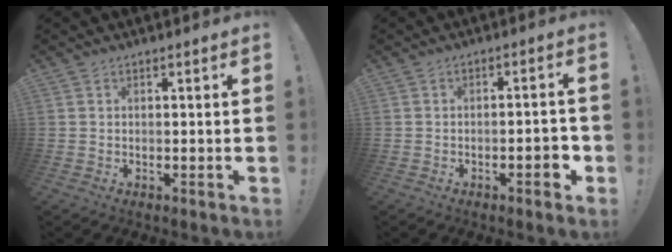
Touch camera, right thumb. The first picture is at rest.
{"total": 5.0, "force": [-2.2, 1.6, 4.2], "torque": [-0.049, 0.007, -0.036]}